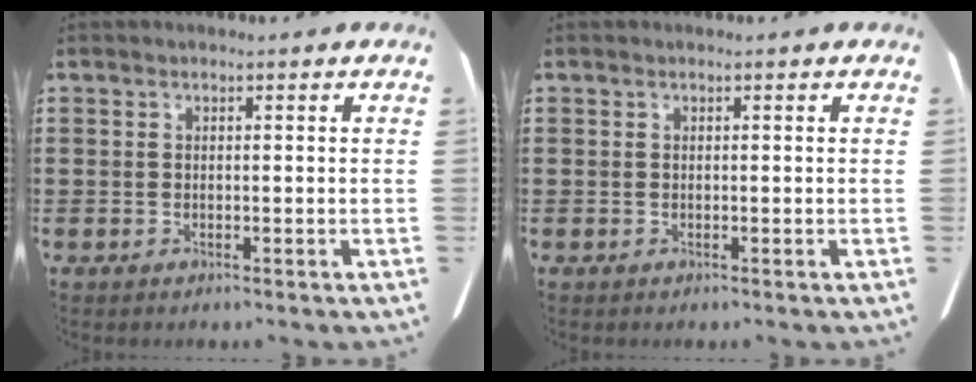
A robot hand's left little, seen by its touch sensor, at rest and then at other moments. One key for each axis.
{"total": 0.0}